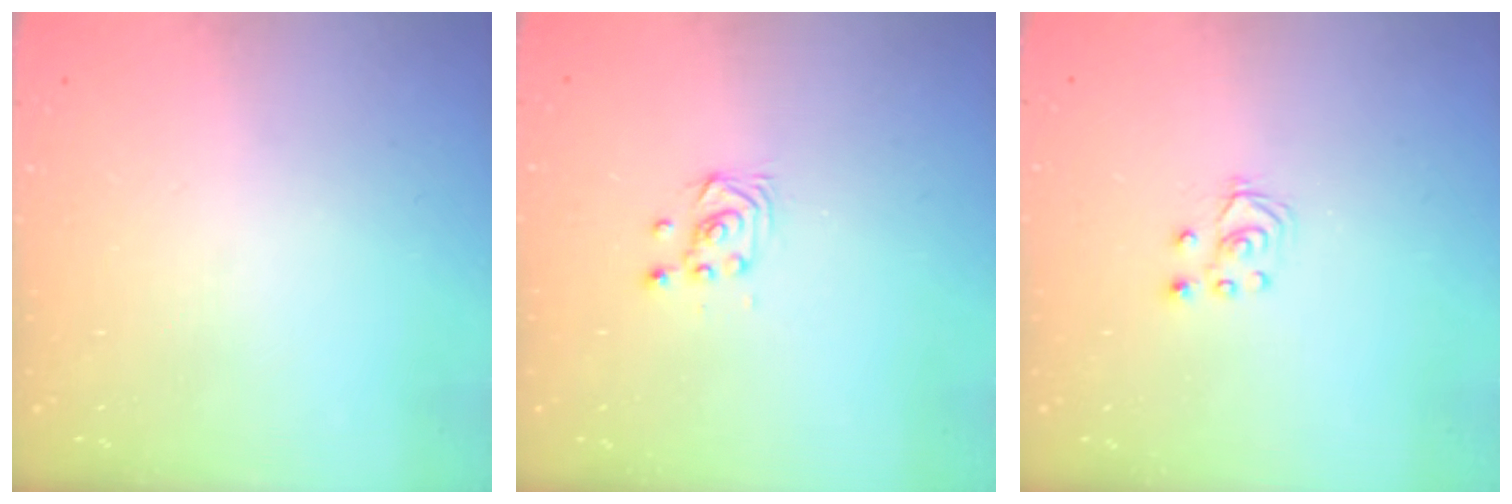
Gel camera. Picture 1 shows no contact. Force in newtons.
{"total": 3.5, "press": 3.4, "slide": 0.8}
{"total": 3.1, "press": 3.1, "slide": 0.2}